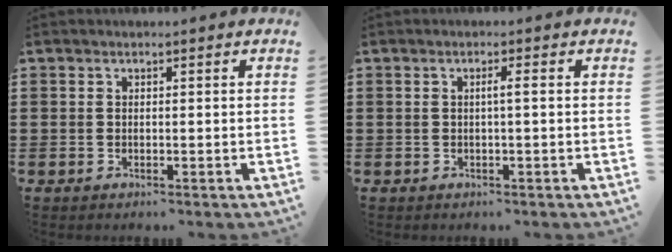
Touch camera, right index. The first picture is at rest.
{"total": 1.4, "force": [-0.1, -0.2, 1.4], "torque": [-0.025, -0.001, -0.004]}